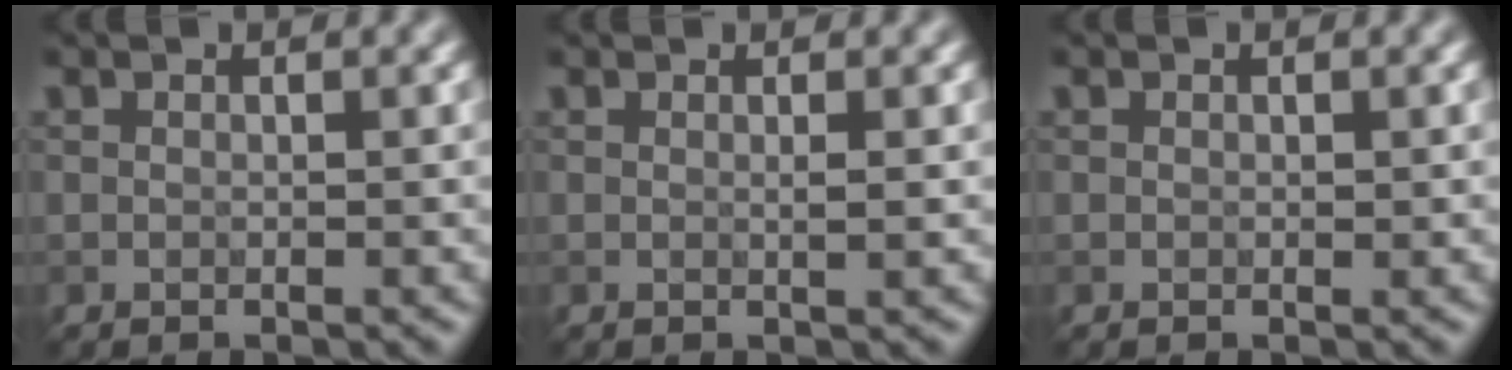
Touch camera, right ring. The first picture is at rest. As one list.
[{"total": 0.8, "force": [0.2, 0.2, 0.8], "torque": [-0.006, 0.002, -0.001]}, {"total": 0.0}]